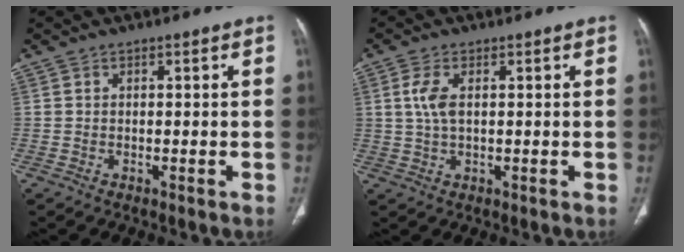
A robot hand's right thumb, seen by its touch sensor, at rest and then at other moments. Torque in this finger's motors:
{"motor_torque": [-0.73, 0.31, 0.26, 0.71, -0.04]}